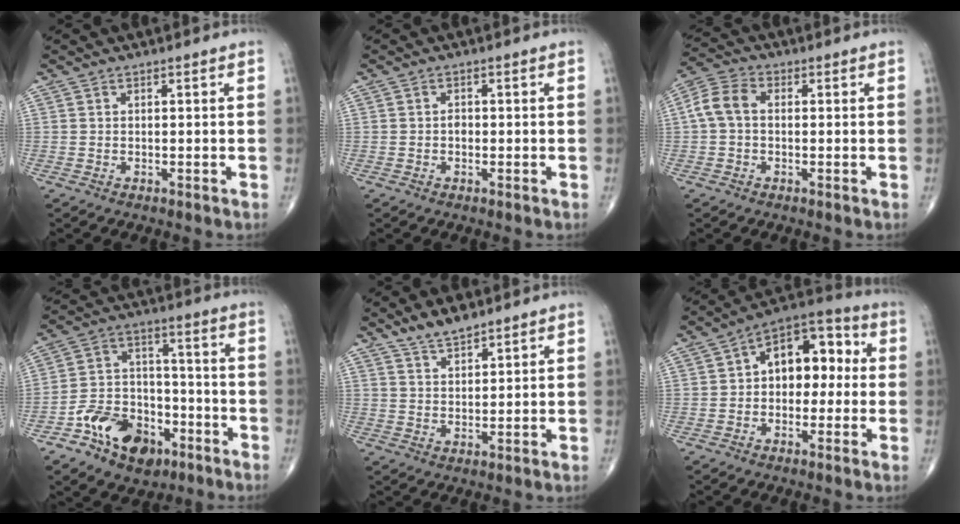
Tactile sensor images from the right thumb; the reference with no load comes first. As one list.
[{"total": 2.0, "force": [-0.2, 1.3, 1.5], "torque": [-0.021, 0.003, -0.006]}, {"total": 6.1, "force": [0.1, 4.2, 4.4], "torque": [-0.089, 0.020, -0.006]}, {"total": 14.7, "force": [-8.1, 9.4, 7.9], "torque": [-0.095, 0.068, -0.136]}, {"total": 5.2, "force": [4.2, 1.6, 2.5], "torque": [-0.036, -0.023, 0.080]}, {"total": 12.6, "force": [1.1, 8.0, 9.6], "torque": [-0.098, 0.040, -0.001]}]